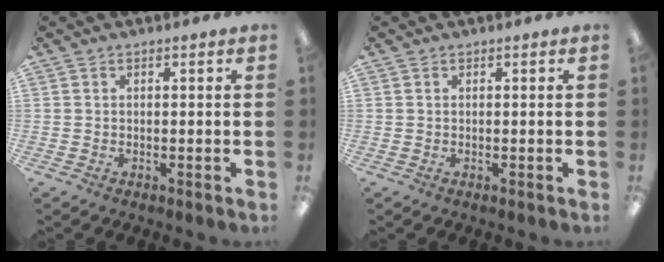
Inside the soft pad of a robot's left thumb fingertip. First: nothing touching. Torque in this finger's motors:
{"motor_torque": [-0.04, 0.04, 0.00, 0.00, 0.00]}